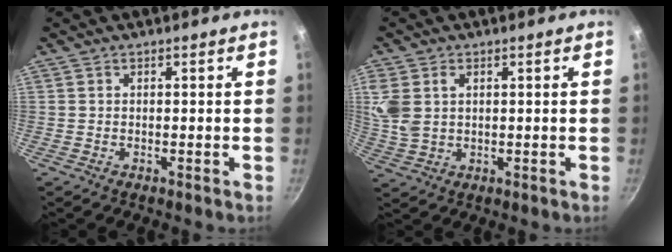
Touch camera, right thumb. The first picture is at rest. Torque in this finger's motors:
{"motor_torque": [0.33, 1.78, 0.84, -0.14, 0.07]}